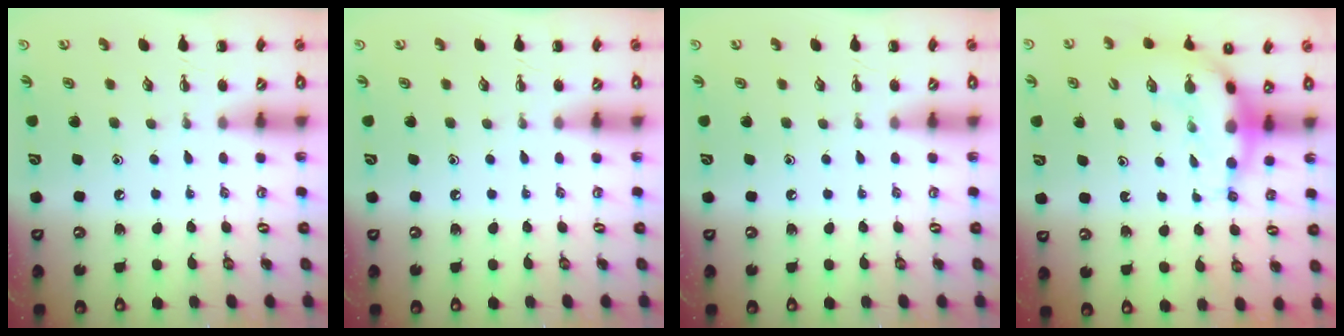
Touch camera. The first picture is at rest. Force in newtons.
{"total": 0.0}
{"total": 0.0}
{"total": 7.7, "press": 7.5, "slide": 1.7}